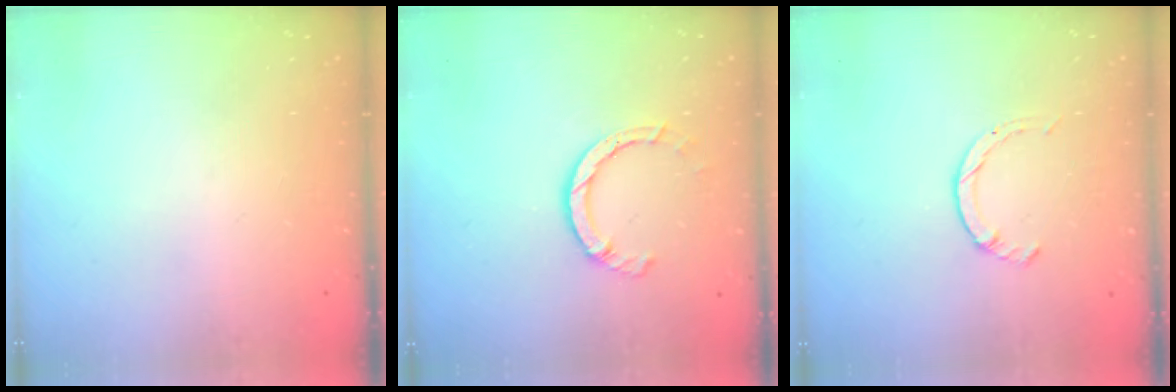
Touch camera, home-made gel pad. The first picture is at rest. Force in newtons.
{"total": 6.2, "press": 6.2, "slide": 0.9}
{"total": 1.7, "press": 1.7, "slide": 0.2}